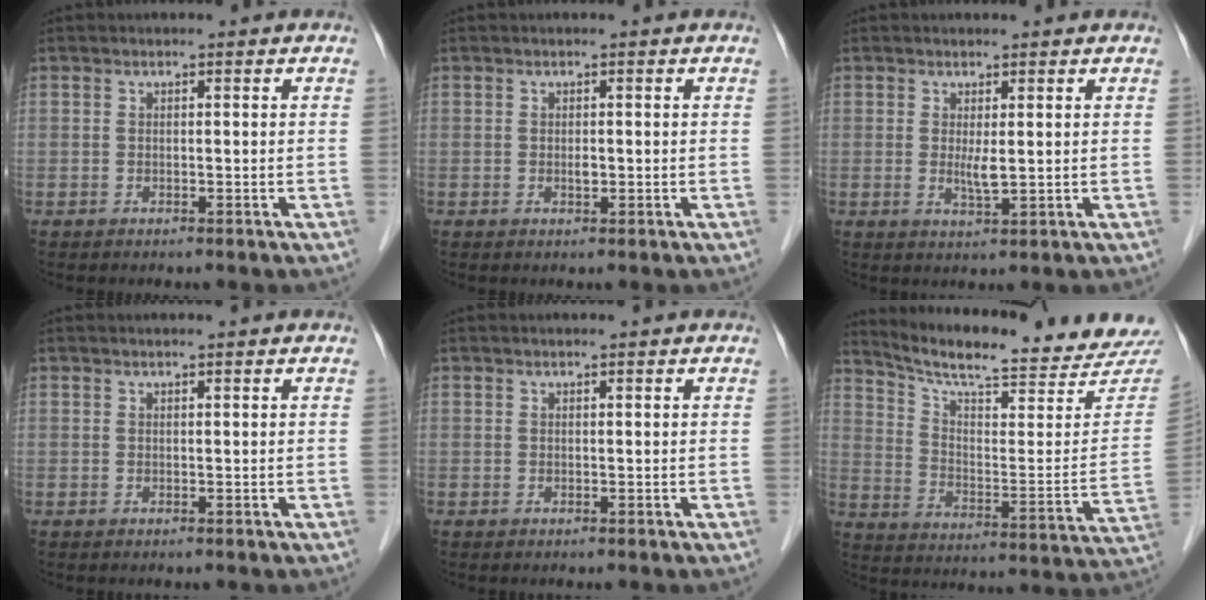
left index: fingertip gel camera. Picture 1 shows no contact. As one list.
[{"total": 0.7, "force": [0.0, 0.3, 0.6], "torque": [-0.012, 0.000, 0.000]}, {"total": 2.2, "force": [0.4, 0.2, 2.2], "torque": [-0.045, -0.007, 0.012]}, {"total": 1.8, "force": [1.6, -0.1, 0.8], "torque": [-0.007, 0.017, 0.025]}, {"total": 1.2, "force": [1.1, -0.1, 0.6], "torque": [-0.005, 0.013, 0.020]}, {"total": 23.6, "force": [22.3, 2.6, 7.4], "torque": [-0.117, -0.078, 0.296]}]